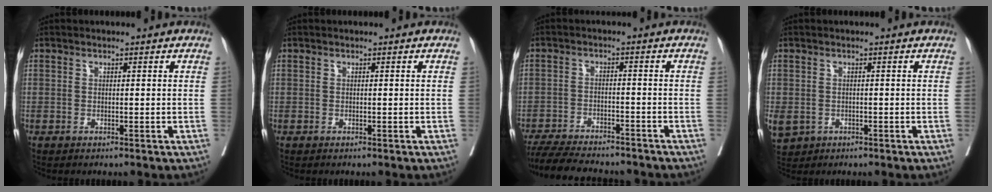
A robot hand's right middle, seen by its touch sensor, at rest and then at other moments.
{"total": 0.0}
{"total": 13.7, "force": [-12.3, 2.5, 5.5], "torque": [-0.102, -0.013, -0.178]}
{"total": 6.5, "force": [-2.5, 5.4, 2.4], "torque": [-0.075, -0.007, -0.031]}